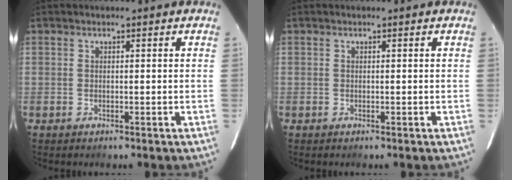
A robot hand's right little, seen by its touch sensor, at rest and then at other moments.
{"total": 0.0}